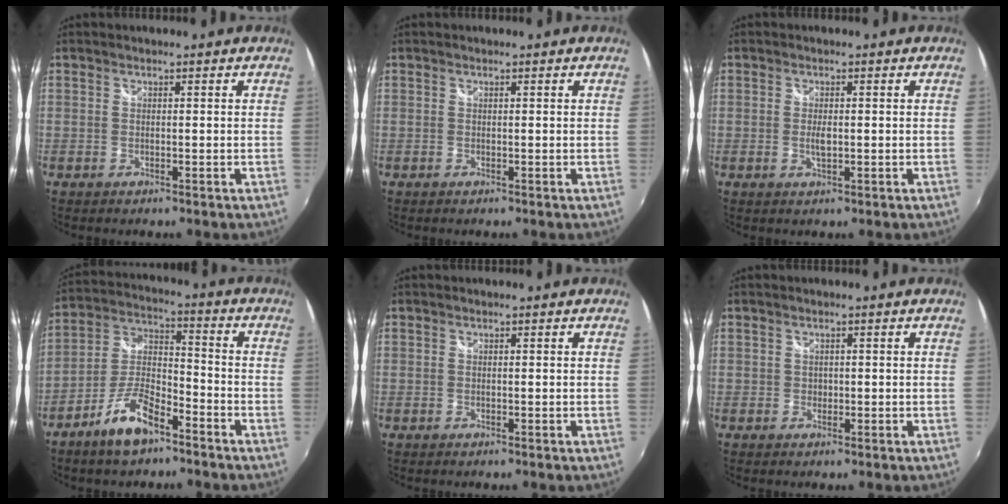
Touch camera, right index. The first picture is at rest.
{"total": 0.0}
{"total": 2.0, "force": [-0.2, 0.9, 1.7], "torque": [-0.032, -0.003, -0.003]}
{"total": 10.6, "force": [-7.1, 3.8, 6.9], "torque": [-0.149, 0.009, -0.130]}
{"total": 0.0}
{"total": 0.9, "force": [0.0, 0.9, 0.1], "torque": [0.002, -0.001, 0.000]}